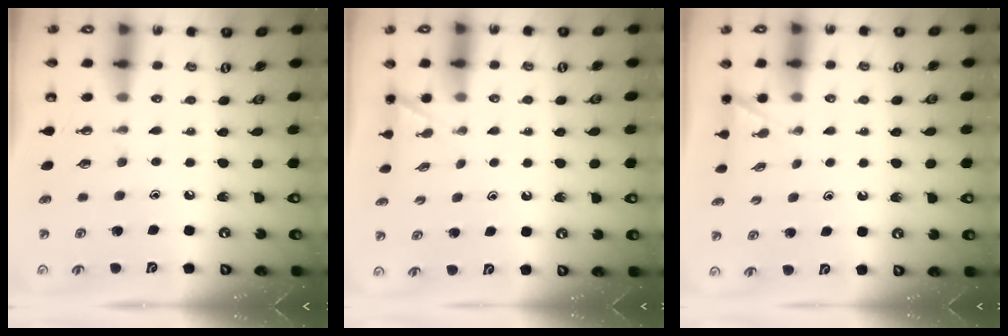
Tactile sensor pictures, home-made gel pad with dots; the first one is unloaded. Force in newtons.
{"total": 1.5, "press": 1.5, "slide": 0.1}
{"total": 1.5, "press": 1.5, "slide": 0.1}